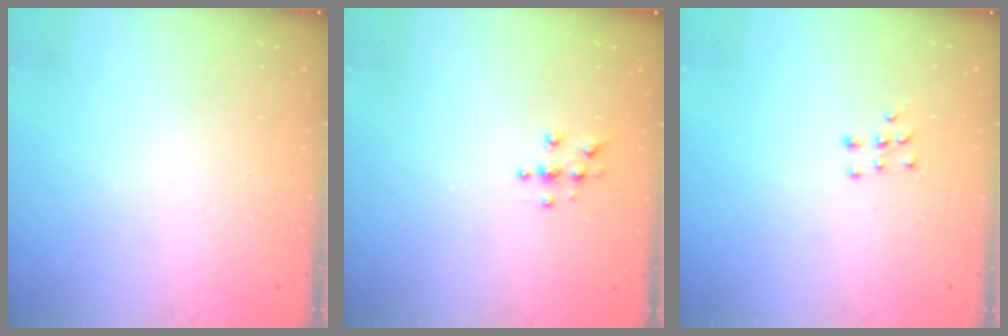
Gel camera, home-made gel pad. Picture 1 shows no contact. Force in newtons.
{"total": 3.9, "press": 3.9, "slide": 0.3}
{"total": 6.0, "press": 6.0, "slide": 0.4}